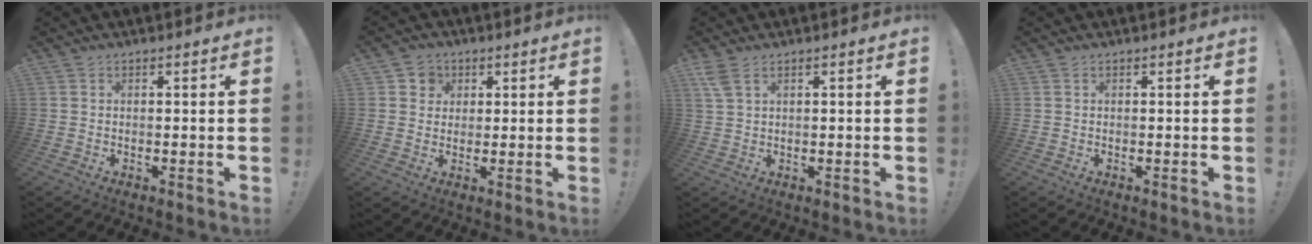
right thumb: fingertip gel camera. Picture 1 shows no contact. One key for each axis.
{"total": 4.3, "fx": 1.3, "fy": 4.0, "fz": 0.9, "tx": -0.015, "ty": 0.000, "tz": 0.023}
{"total": 3.8, "fx": 2.3, "fy": 1.6, "fz": 2.5, "tx": -0.051, "ty": -0.002, "tz": 0.044}
{"total": 0.0}